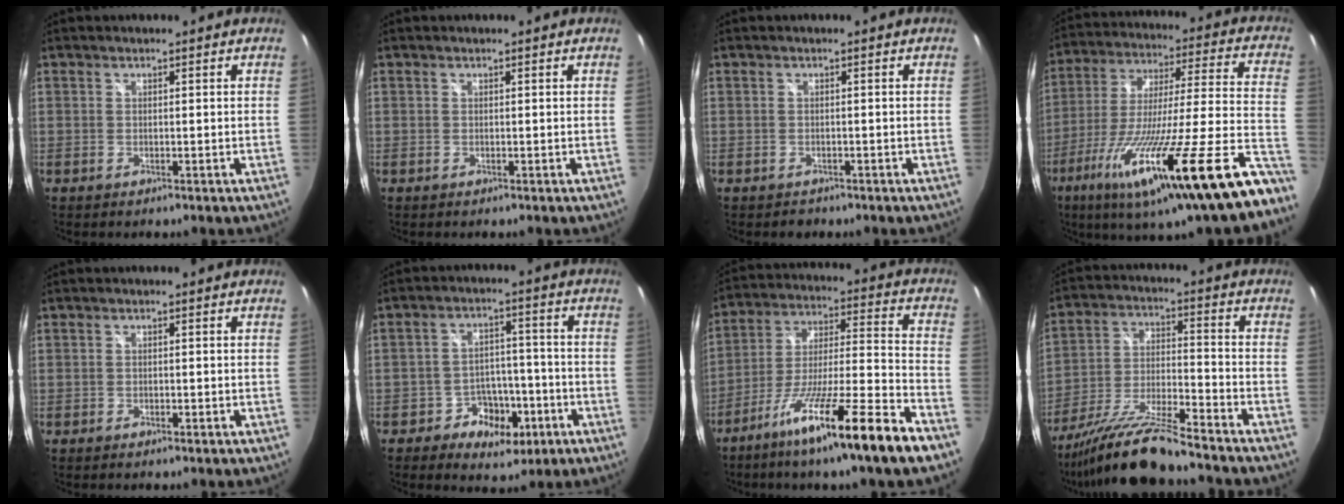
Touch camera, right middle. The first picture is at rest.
{"total": 0.0}
{"total": 1.5, "force": [-1.1, 1.0, 0.1], "torque": [-0.006, -0.001, -0.013]}
{"total": 32.6, "force": [-20.3, 1.7, 25.5], "torque": [-0.407, -0.092, -0.327]}
{"total": 0.8, "force": [-0.6, 0.3, 0.4], "torque": [-0.006, -0.003, -0.012]}
{"total": 4.6, "force": [-1.8, 3.9, 1.8], "torque": [-0.038, 0.008, -0.016]}
{"total": 19.8, "force": [-13.2, -0.9, 14.7], "torque": [-0.247, -0.037, -0.217]}
{"total": 14.6, "force": [-12.6, 0.2, 7.4], "torque": [-0.152, -0.022, -0.230]}